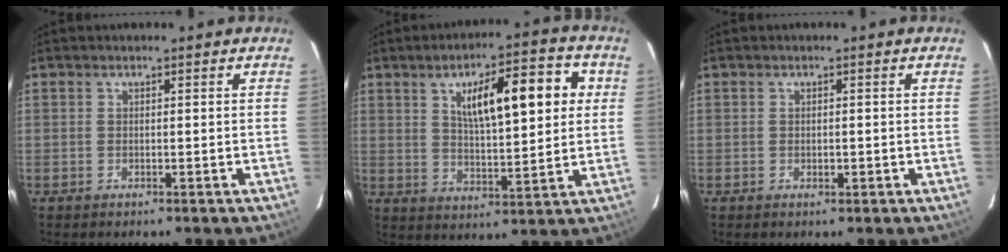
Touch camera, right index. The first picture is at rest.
{"total": 13.4, "force": [4.1, 3.6, 12.2], "torque": [-0.184, 0.020, 0.066]}
{"total": 0.9, "force": [-0.2, 0.5, 0.7], "torque": [-0.011, 0.000, 0.000]}